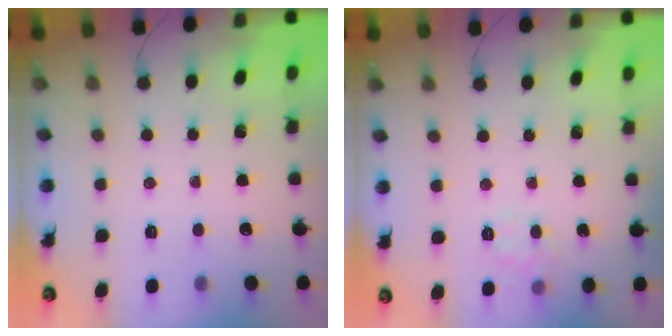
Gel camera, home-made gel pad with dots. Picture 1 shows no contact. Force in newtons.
{"total": 4.9, "press": 4.7, "slide": 1.4}